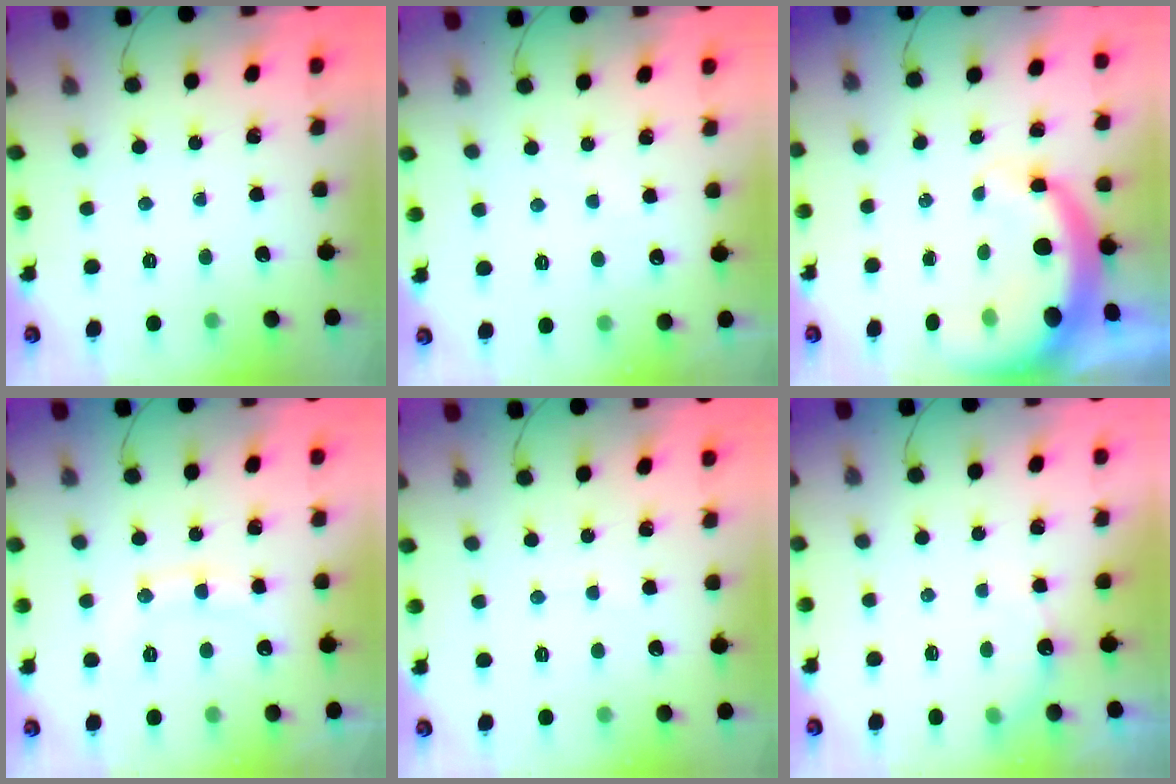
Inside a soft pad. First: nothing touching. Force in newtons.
{"total": 5.5, "press": 5.4, "slide": 0.9}
{"total": 8.3, "press": 8.2, "slide": 1.4}
{"total": 11.3, "press": 11.3, "slide": 1.2}
{"total": 2.9, "press": 2.9, "slide": 0.7}
{"total": 4.2, "press": 4.1, "slide": 1.0}